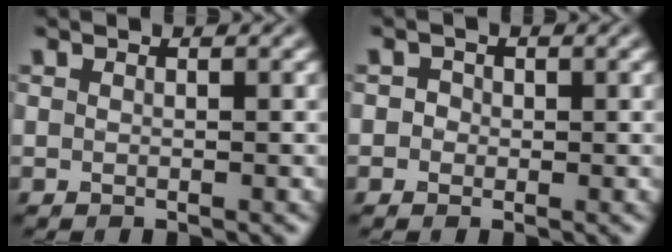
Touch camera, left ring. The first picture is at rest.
{"total": 1.3, "force": [0.2, 1.2, 0.4], "torque": [0.006, 0.001, -0.005]}